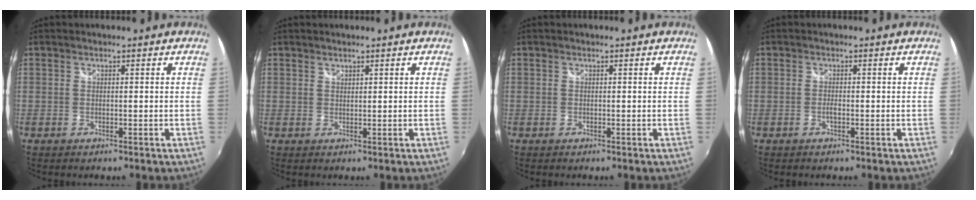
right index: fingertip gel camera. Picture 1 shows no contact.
{"total": 0.7, "force": [0.7, 0.2, 0.0], "torque": [0.002, 0.000, 0.014]}
{"total": 0.0}
{"total": 1.0, "force": [-0.4, 0.3, 0.9], "torque": [-0.019, 0.000, -0.009]}